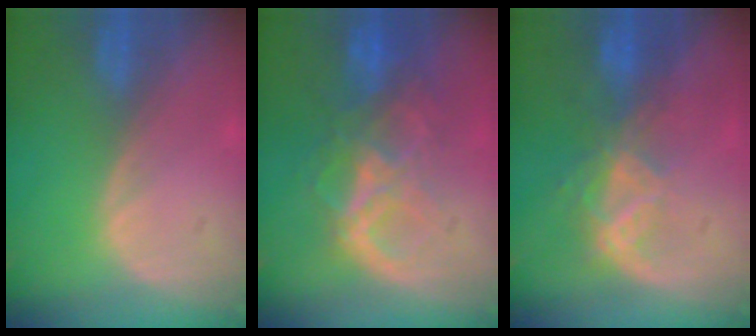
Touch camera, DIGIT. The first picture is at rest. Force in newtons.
{"total": 8.7, "press": 7.5, "slide": 4.3}
{"total": 6.7, "press": 5.7, "slide": 3.5}